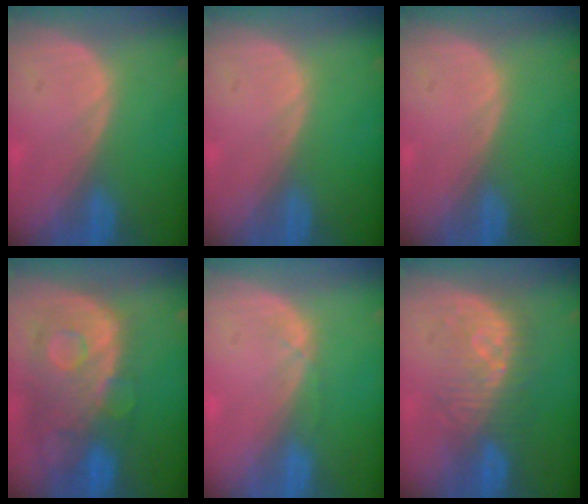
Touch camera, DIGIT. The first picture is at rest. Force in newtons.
{"total": 0.0}
{"total": 0.0}
{"total": 11.6, "press": 9.8, "slide": 6.1}
{"total": 1.1, "press": 1.1, "slide": 0.2}
{"total": 7.8, "press": 7.7, "slide": 1.1}